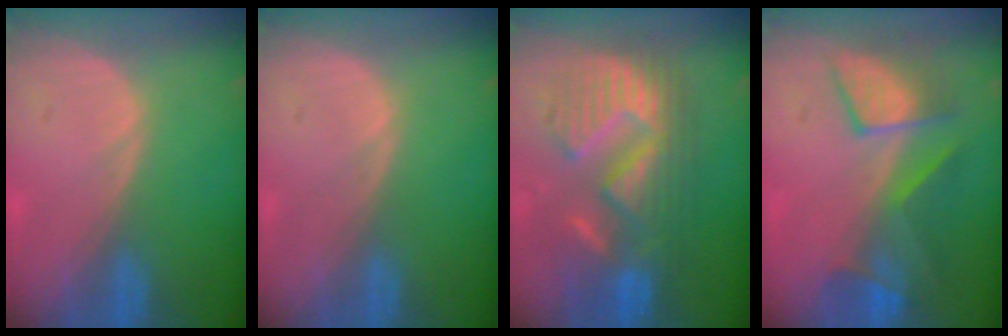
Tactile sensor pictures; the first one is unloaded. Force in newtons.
{"total": 0.0}
{"total": 11.5, "press": 11.4, "slide": 1.0}
{"total": 7.5, "press": 7.4, "slide": 1.2}